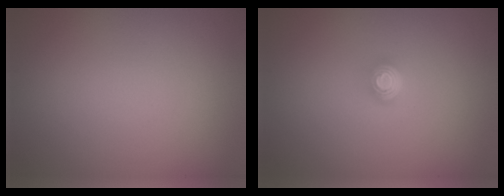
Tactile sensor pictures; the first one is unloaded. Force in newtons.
{"total": 2.0, "press": 1.3, "slide": 1.6}